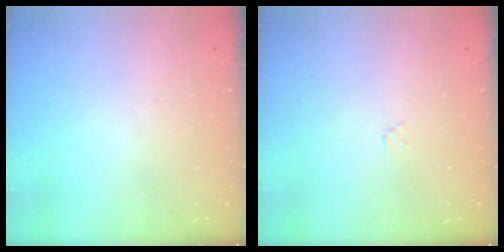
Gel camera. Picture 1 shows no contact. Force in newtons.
{"total": 1.2, "press": 1.2, "slide": 0.1}